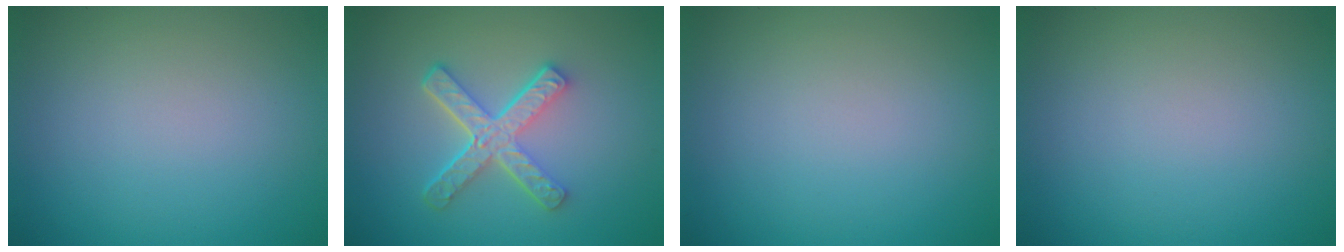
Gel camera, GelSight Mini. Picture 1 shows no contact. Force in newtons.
{"total": 5.0, "press": 3.6, "slide": 3.5}
{"total": 0.0}
{"total": 0.0}